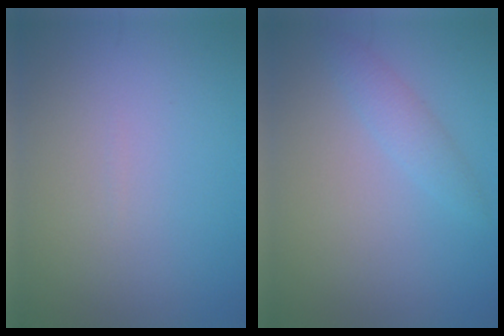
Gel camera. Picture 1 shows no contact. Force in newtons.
{"total": 1.8, "press": 1.8, "slide": 0.1}